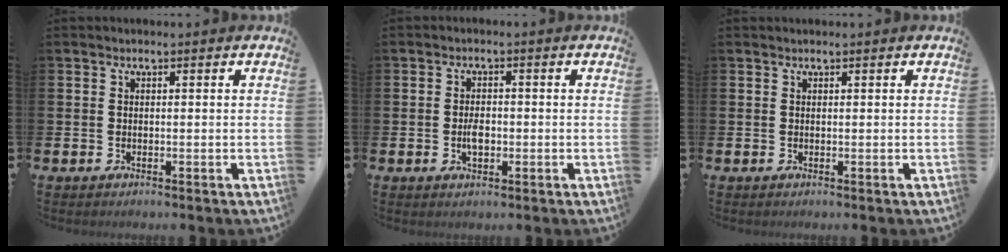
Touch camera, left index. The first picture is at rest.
{"total": 2.4, "force": [-0.3, 1.3, 2.0], "torque": [-0.029, 0.000, -0.009]}
{"total": 0.0}